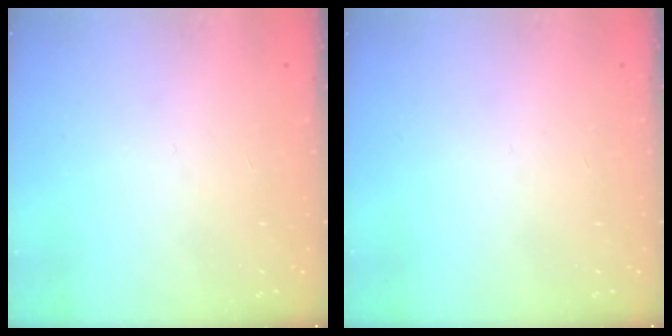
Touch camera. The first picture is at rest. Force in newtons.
{"total": 0.0}